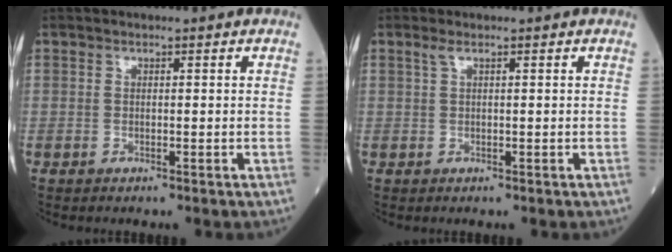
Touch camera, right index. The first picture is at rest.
{"total": 0.9, "force": [0.5, 0.0, 0.8], "torque": [-0.024, 0.013, 0.012]}